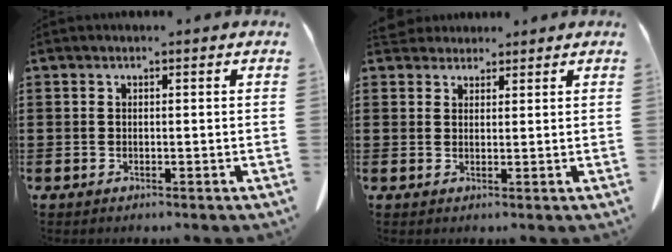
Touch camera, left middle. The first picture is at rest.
{"total": 2.6, "force": [2.4, 0.9, 0.2], "torque": [-0.003, -0.004, 0.046]}